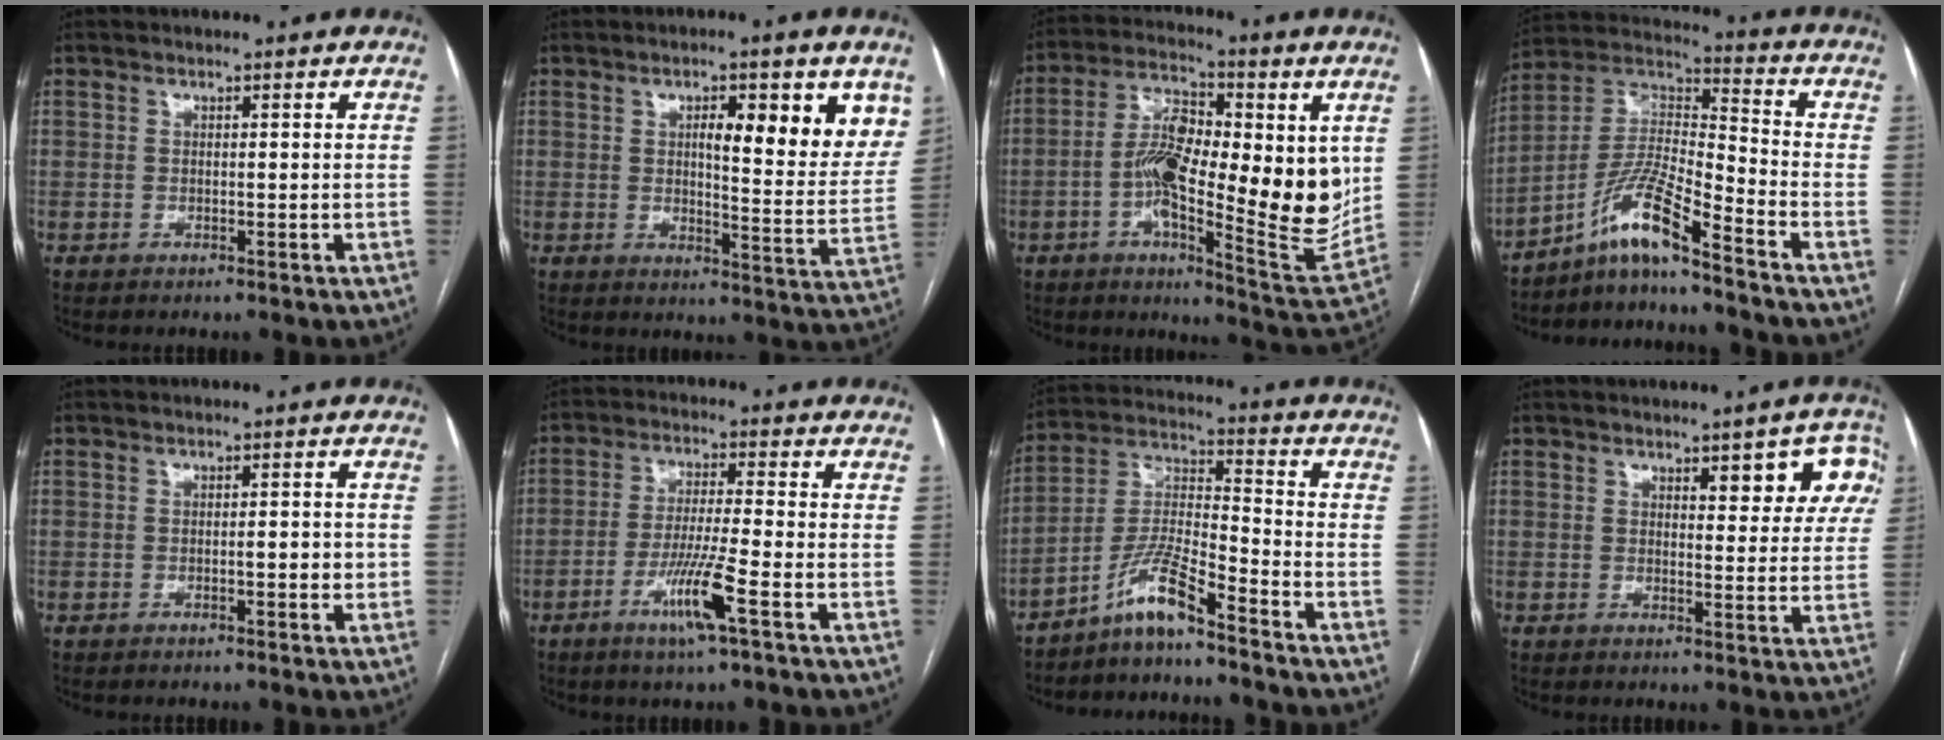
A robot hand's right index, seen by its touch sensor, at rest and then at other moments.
{"total": 12.4, "force": [5.3, 2.8, 10.8], "torque": [-0.131, -0.007, 0.070]}
{"total": 19.4, "force": [0.7, 5.7, 18.6], "torque": [-0.290, 0.002, 0.008]}
{"total": 10.6, "force": [-7.9, -0.2, 7.0], "torque": [-0.149, 0.008, -0.150]}
{"total": 2.4, "force": [-0.5, 0.7, 2.2], "torque": [-0.031, 0.003, -0.008]}
{"total": 8.2, "force": [-3.8, -0.5, 7.3], "torque": [-0.139, -0.013, -0.073]}
{"total": 8.6, "force": [-6.6, 0.2, 5.4], "torque": [-0.119, -0.003, -0.131]}
{"total": 7.8, "force": [3.7, 2.6, 6.4], "torque": [-0.061, 0.010, 0.043]}